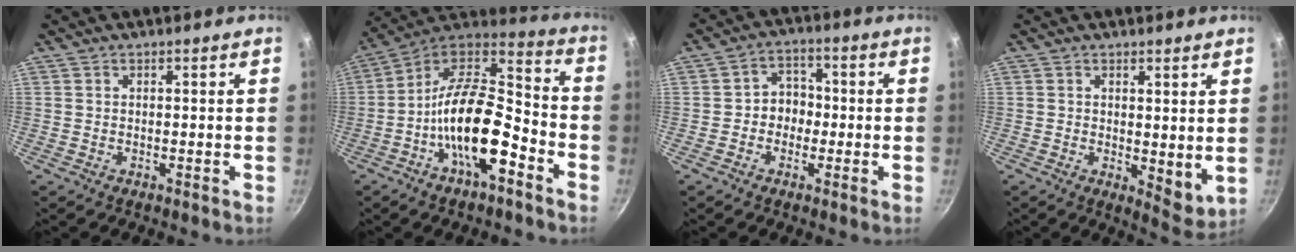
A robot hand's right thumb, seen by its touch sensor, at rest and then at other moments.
{"total": 19.4, "force": [-7.4, 8.5, 15.8], "torque": [-0.258, 0.060, -0.147]}
{"total": 5.4, "force": [-1.0, 4.6, 2.5], "torque": [0.006, 0.021, -0.022]}
{"total": 5.8, "force": [1.0, 2.9, 4.9], "torque": [-0.067, -0.024, 0.017]}